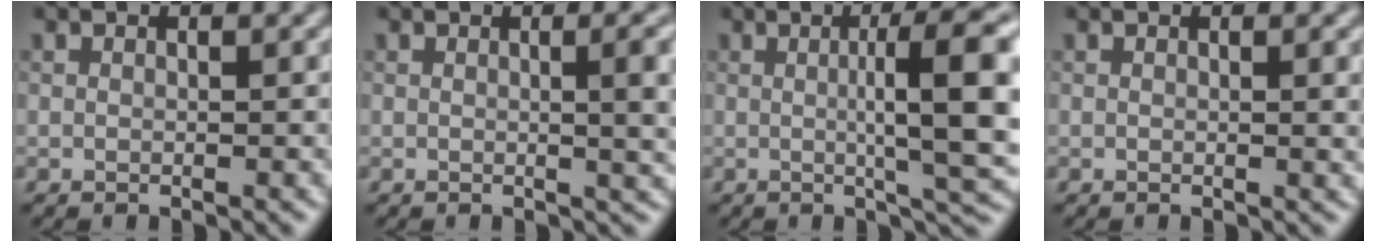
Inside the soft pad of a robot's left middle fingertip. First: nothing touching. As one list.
[{"total": 5.0, "force": [0.4, 1.6, 4.7], "torque": [-0.045, 0.010, 0.004]}, {"total": 9.3, "force": [0.6, 1.8, 9.1], "torque": [-0.117, 0.007, 0.009]}, {"total": 1.7, "force": [0.3, 0.5, 1.6], "torque": [-0.015, 0.001, 0.002]}]